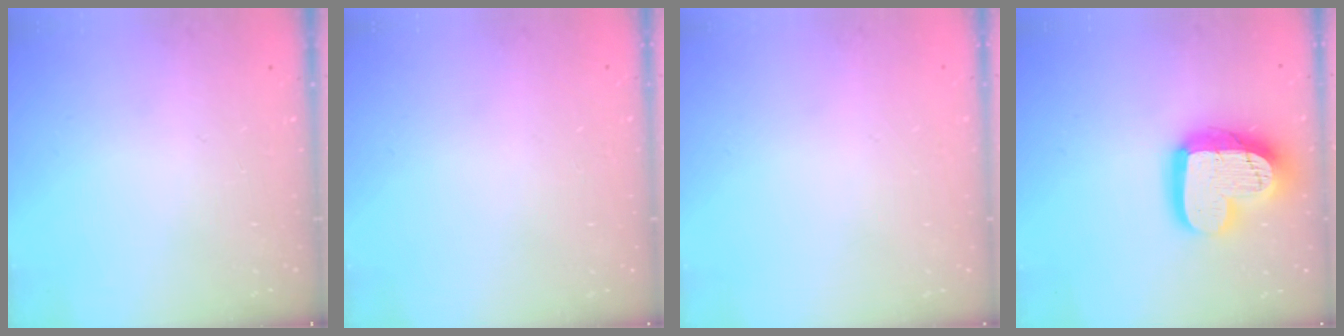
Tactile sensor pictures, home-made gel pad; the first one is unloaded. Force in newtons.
{"total": 0.0}
{"total": 0.0}
{"total": 18.7, "press": 18.6, "slide": 1.5}